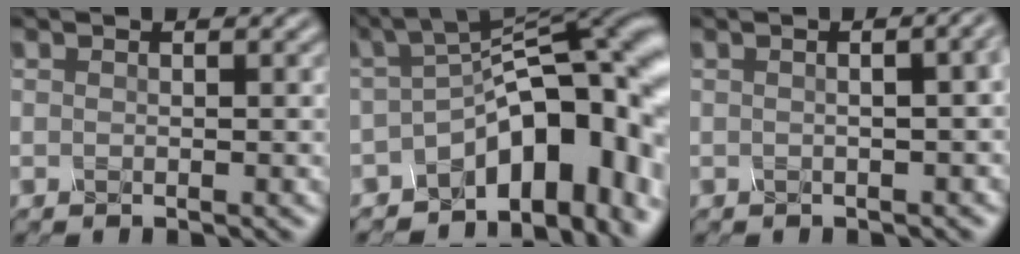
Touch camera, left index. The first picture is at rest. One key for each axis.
{"total": 14.2, "fx": -4.8, "fy": 7.1, "fz": 11.2, "tx": -0.127, "ty": 0.004, "tz": -0.071}
{"total": 6.4, "fx": 0.9, "fy": 3.4, "fz": 5.3, "tx": -0.016, "ty": 0.041, "tz": -0.018}